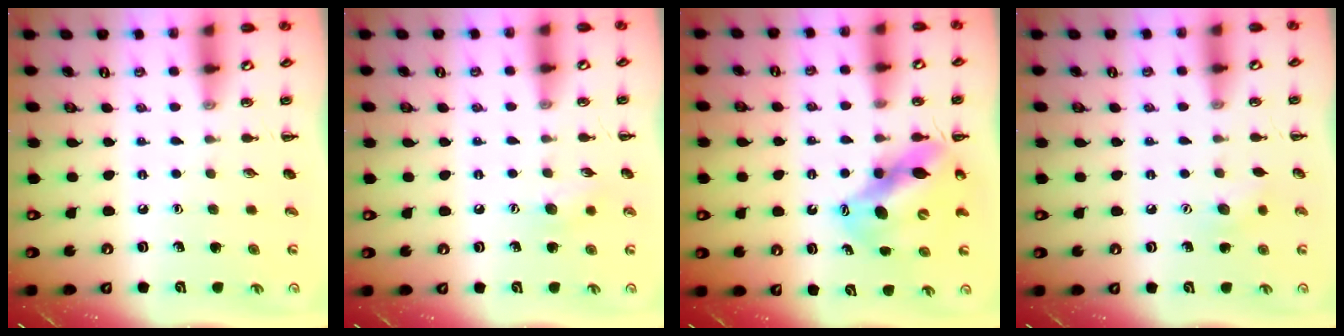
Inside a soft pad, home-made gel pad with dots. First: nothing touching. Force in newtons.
{"total": 6.1, "press": 5.9, "slide": 1.5}
{"total": 12.5, "press": 11.9, "slide": 3.6}
{"total": 6.5, "press": 6.3, "slide": 1.6}